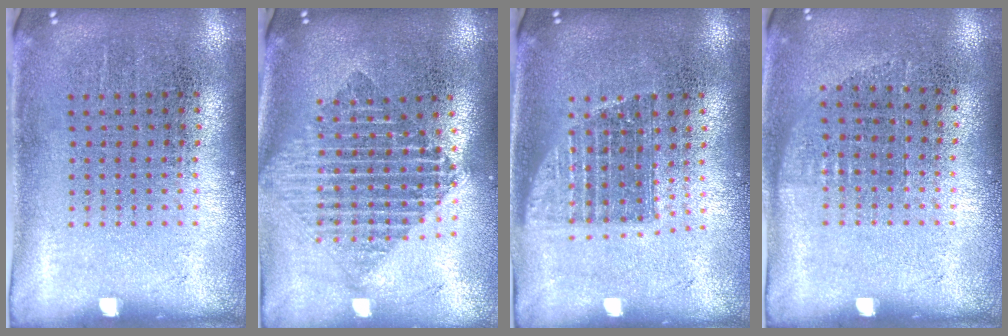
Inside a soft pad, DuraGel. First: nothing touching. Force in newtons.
{"total": 1.9, "press": 1.5, "slide": 1.1}
{"total": 1.2, "press": 1.0, "slide": 0.7}
{"total": 0.7, "press": 0.6, "slide": 0.3}